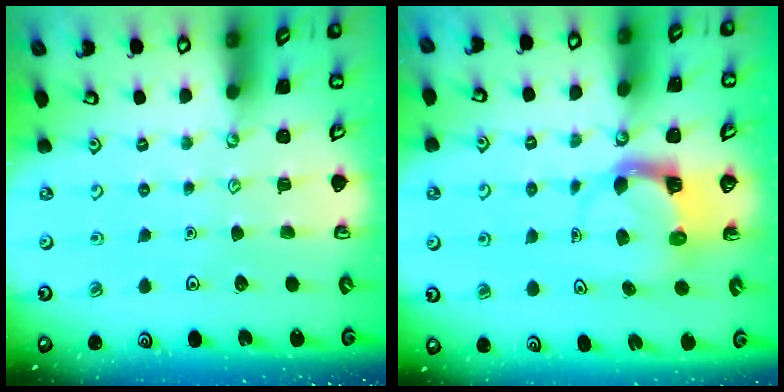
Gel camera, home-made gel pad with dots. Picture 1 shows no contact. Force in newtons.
{"total": 4.0, "press": 3.9, "slide": 0.4}